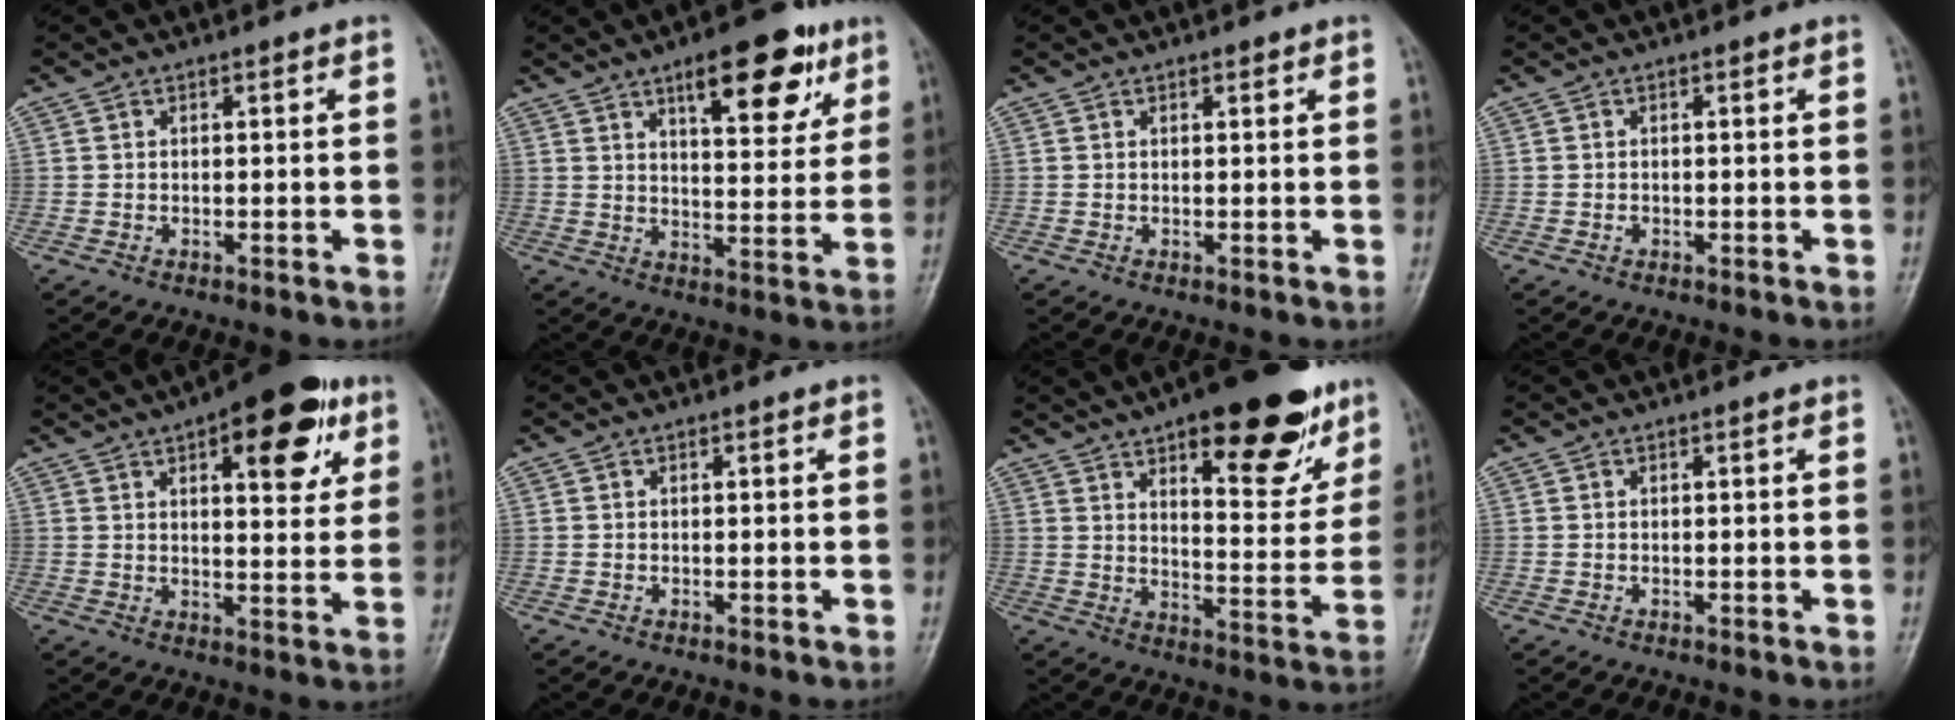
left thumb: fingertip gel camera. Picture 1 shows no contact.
{"total": 14.6, "force": [8.0, 5.7, 10.8], "torque": [-0.111, -0.031, 0.113]}
{"total": 1.0, "force": [0.6, 0.5, 0.6], "torque": [-0.005, -0.002, 0.007]}
{"total": 0.6, "force": [-0.2, 0.5, 0.3], "torque": [0.000, 0.002, -0.004]}
{"total": 15.2, "force": [7.1, 6.3, 11.8], "torque": [-0.116, -0.017, 0.091]}
{"total": 0.0}
{"total": 21.6, "force": [12.7, 8.0, 15.5], "torque": [-0.170, -0.053, 0.185]}
{"total": 0.0}